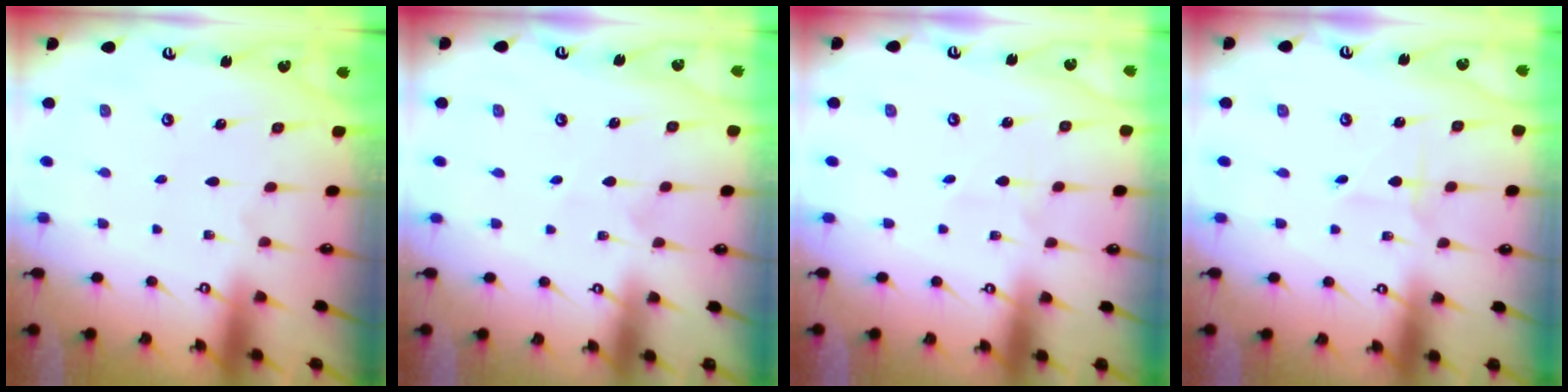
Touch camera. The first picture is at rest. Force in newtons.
{"total": 3.0, "press": 2.9, "slide": 0.9}
{"total": 1.5, "press": 1.5, "slide": 0.1}
{"total": 2.0, "press": 2.0, "slide": 0.1}